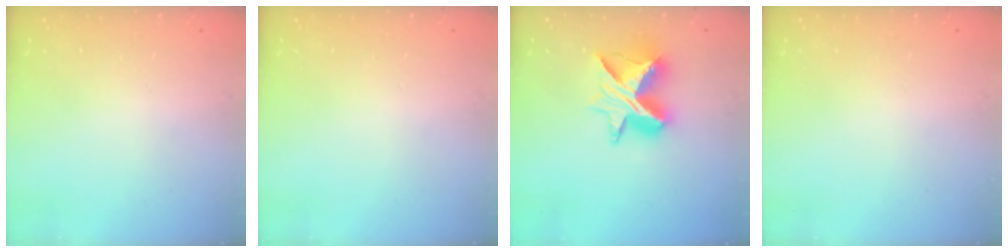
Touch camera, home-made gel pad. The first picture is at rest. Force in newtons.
{"total": 0.0}
{"total": 13.8, "press": 13.7, "slide": 0.9}
{"total": 0.0}